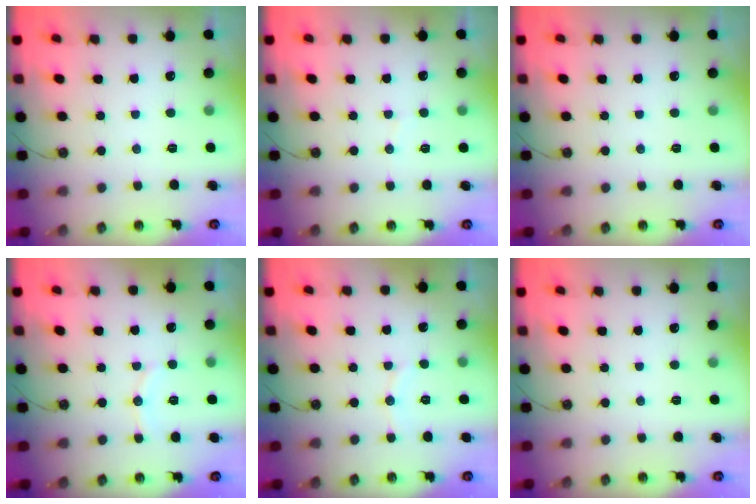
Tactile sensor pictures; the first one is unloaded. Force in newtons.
{"total": 3.0, "press": 2.9, "slide": 0.3}
{"total": 0.0}
{"total": 5.8, "press": 5.3, "slide": 2.2}
{"total": 4.3, "press": 4.3, "slide": 0.4}
{"total": 0.0}